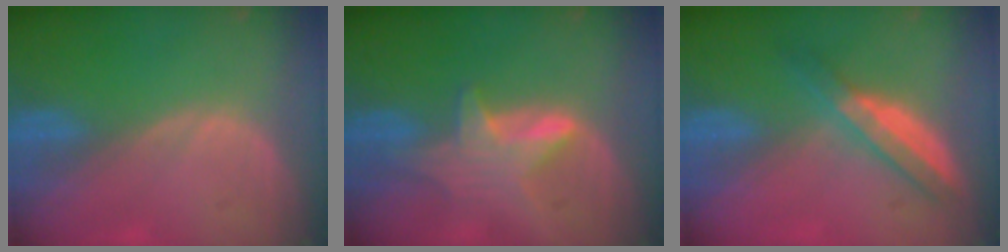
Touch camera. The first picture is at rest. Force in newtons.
{"total": 6.0, "press": 5.9, "slide": 1.1}
{"total": 5.8, "press": 5.2, "slide": 2.6}